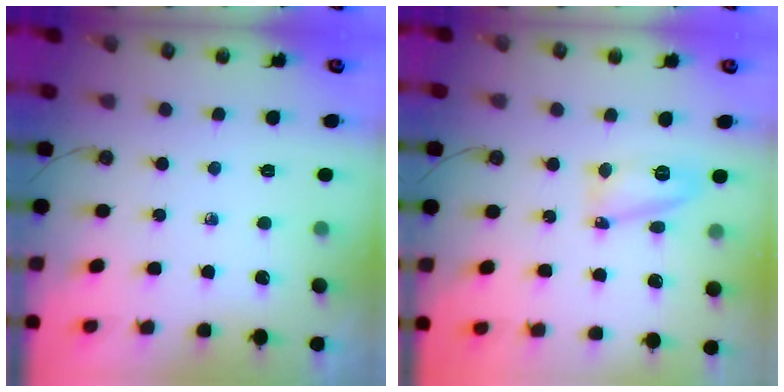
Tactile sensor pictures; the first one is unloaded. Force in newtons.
{"total": 11.5, "press": 11.5, "slide": 0.9}